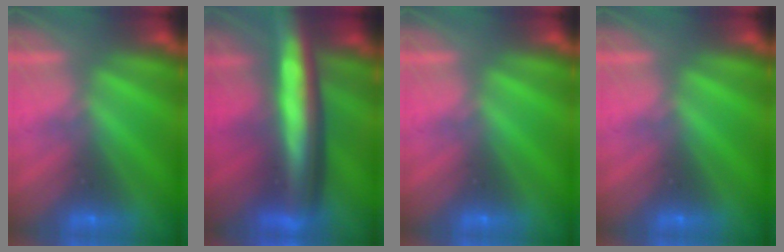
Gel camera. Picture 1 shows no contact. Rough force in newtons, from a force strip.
{"total": 6.6}
{"total": 0.0}
{"total": 0.0}